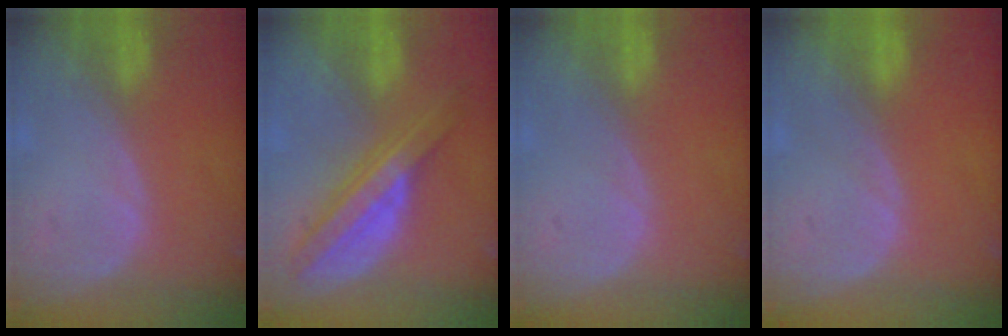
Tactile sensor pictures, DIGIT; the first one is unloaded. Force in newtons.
{"total": 8.1, "press": 8.0, "slide": 0.5}
{"total": 0.0}
{"total": 0.0}